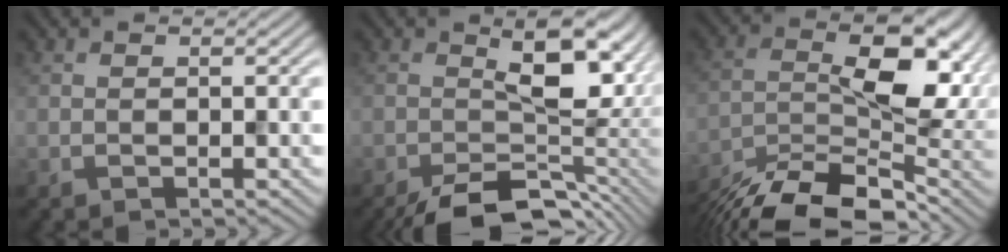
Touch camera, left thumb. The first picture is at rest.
{"total": 12.7, "force": [-4.3, 6.0, 10.3], "torque": [-0.146, -0.021, -0.058]}
{"total": 14.3, "force": [-7.9, 5.5, 10.6], "torque": [-0.187, -0.016, -0.136]}